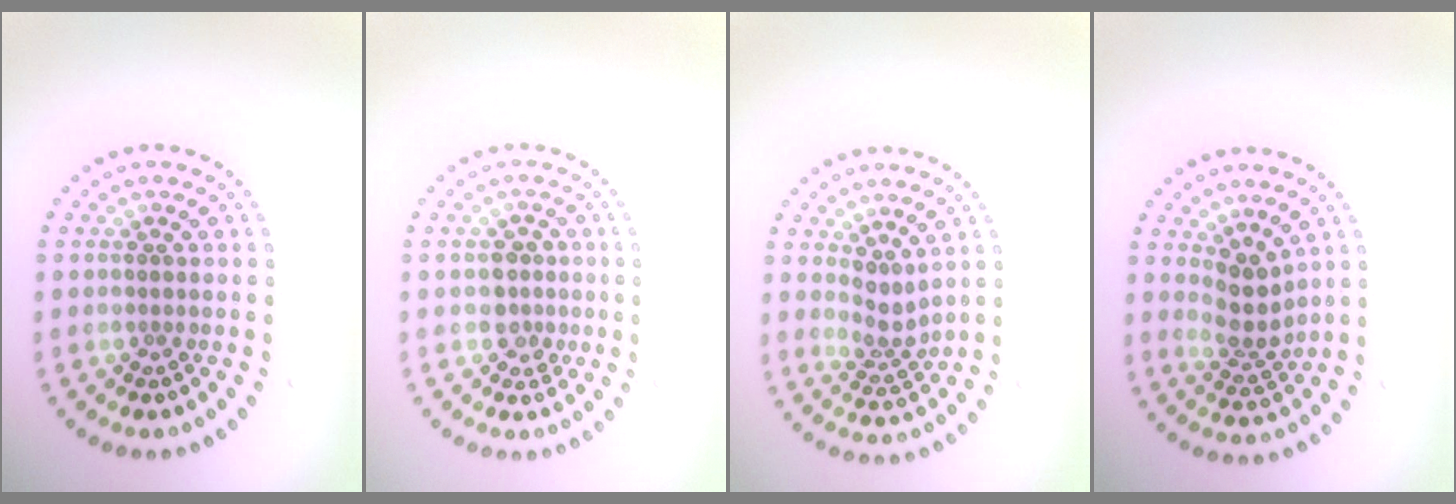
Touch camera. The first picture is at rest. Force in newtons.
{"total": 2.4, "press": 2.2, "slide": 0.9}
{"total": 2.3, "press": 1.6, "slide": 1.6}
{"total": 2.9, "press": 2.2, "slide": 1.8}